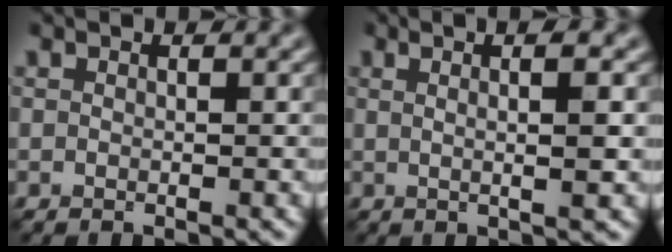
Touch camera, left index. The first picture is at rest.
{"total": 5.2, "force": [1.3, 1.6, 4.8], "torque": [-0.050, 0.014, 0.000]}